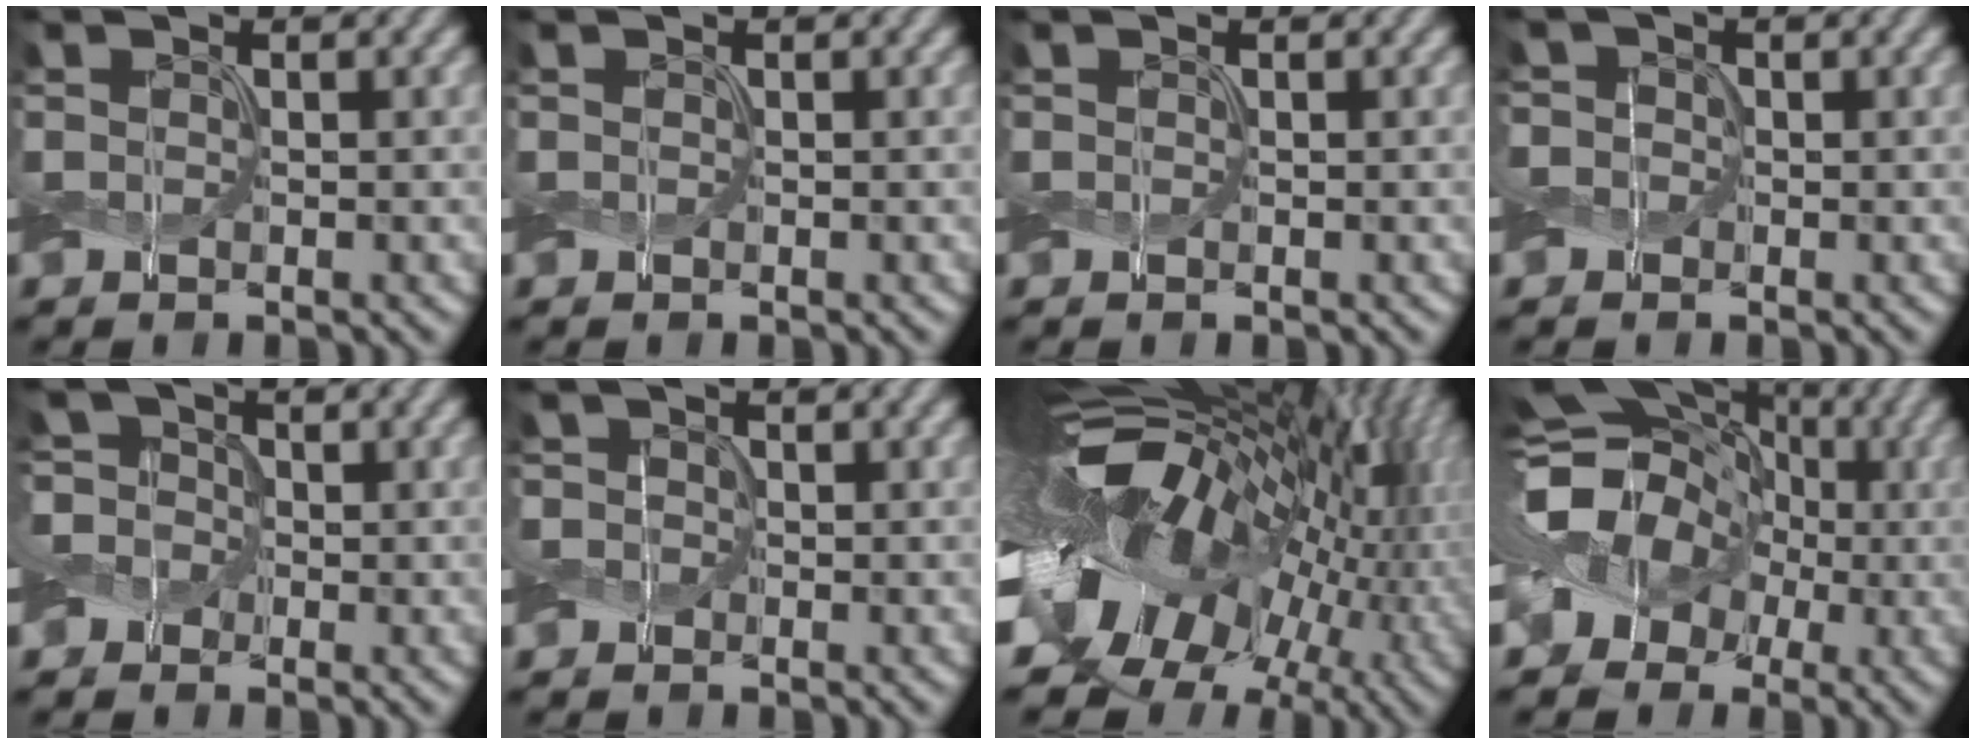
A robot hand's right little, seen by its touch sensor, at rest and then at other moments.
{"total": 0.0}
{"total": 0.0}
{"total": 2.9, "force": [0.4, 2.6, 1.2], "torque": [-0.011, 0.023, -0.016]}
{"total": 6.0, "force": [-0.3, 5.3, 2.8], "torque": [-0.049, 0.037, -0.054]}
{"total": 2.2, "force": [0.1, 2.0, 0.8], "torque": [-0.001, 0.017, -0.014]}
{"total": 18.3, "force": [-2.5, 11.6, 13.9], "torque": [-0.238, -0.024, -0.045]}
{"total": 10.0, "force": [-2.7, 8.4, 4.7], "torque": [-0.071, 0.011, -0.074]}